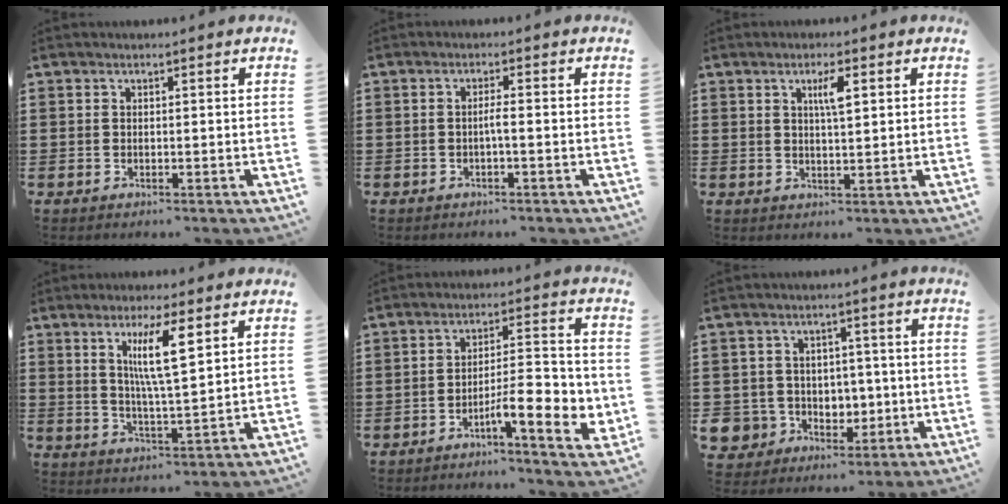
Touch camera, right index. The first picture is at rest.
{"total": 1.5, "force": [-0.5, 0.0, 1.4], "torque": [-0.026, -0.001, -0.010]}
{"total": 3.4, "force": [1.3, 0.7, 3.0], "torque": [-0.055, 0.003, 0.017]}
{"total": 8.2, "force": [3.5, 1.4, 7.3], "torque": [-0.144, 0.003, 0.055]}
{"total": 8.5, "force": [-3.8, 1.9, 7.4], "torque": [-0.104, -0.002, -0.067]}
{"total": 5.6, "force": [-0.4, 5.4, 1.4], "torque": [-0.040, 0.009, -0.007]}